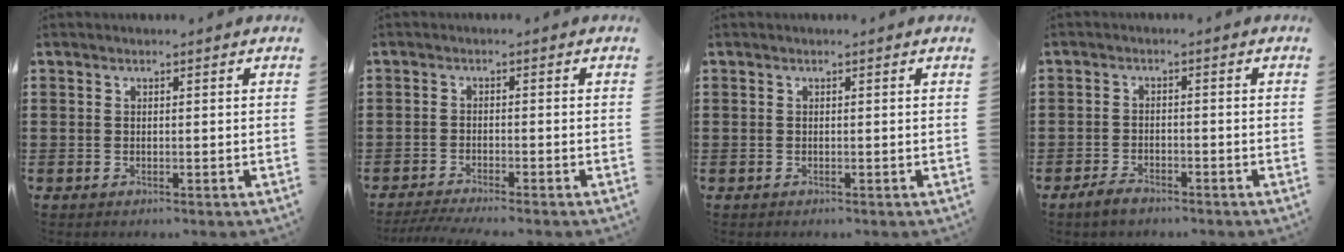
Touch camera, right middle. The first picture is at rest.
{"total": 2.4, "force": [-2.2, -0.1, 1.0], "torque": [-0.021, -0.003, -0.046]}
{"total": 0.0}
{"total": 2.3, "force": [-1.9, 0.8, 1.0], "torque": [-0.026, 0.002, -0.040]}